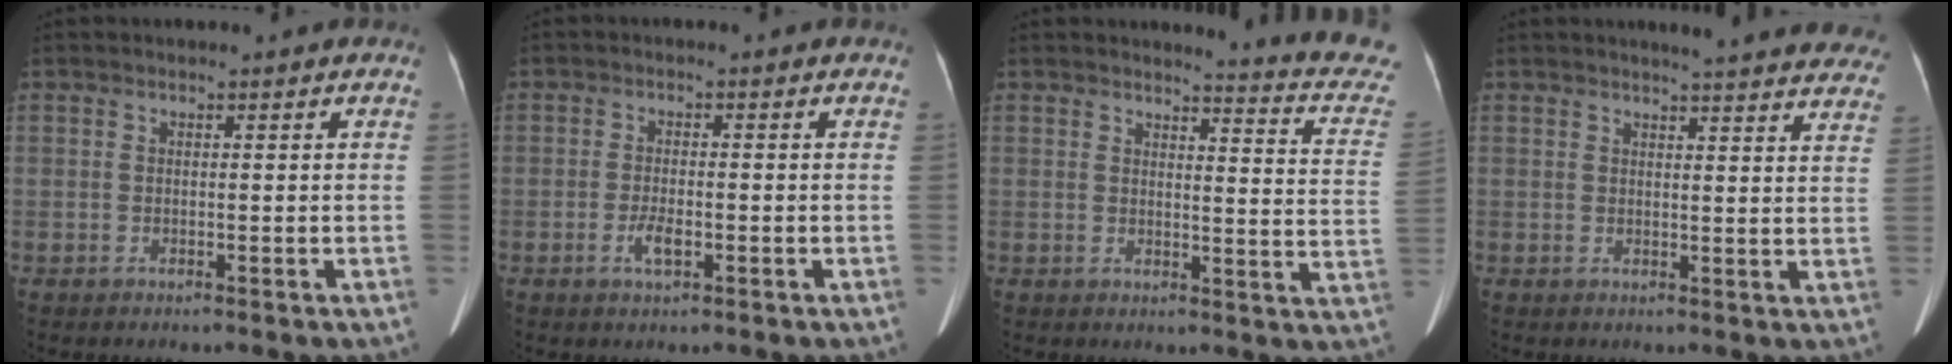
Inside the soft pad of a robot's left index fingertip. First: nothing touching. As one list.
[{"total": 2.7, "force": [-1.2, 0.9, 2.3], "torque": [-0.049, -0.001, -0.018]}, {"total": 11.9, "force": [11.7, -0.4, 2.2], "torque": [-0.014, -0.103, 0.102]}, {"total": 18.3, "force": [16.9, 2.2, 6.7], "torque": [-0.070, -0.046, 0.178]}]